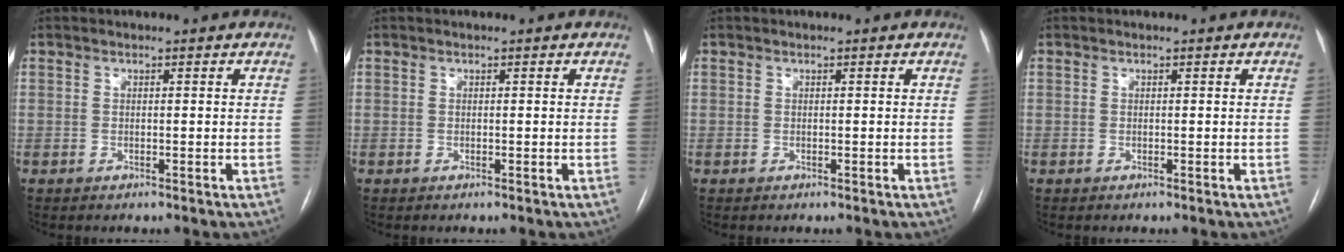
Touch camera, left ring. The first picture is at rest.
{"total": 0.0}
{"total": 0.0}
{"total": 0.0}